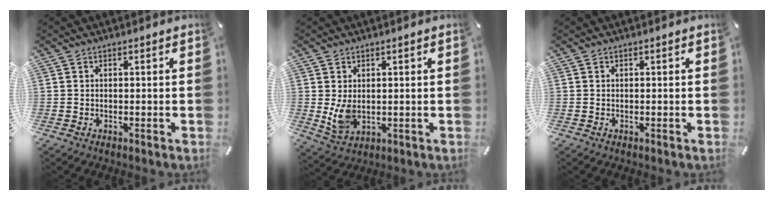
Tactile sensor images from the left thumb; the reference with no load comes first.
{"total": 5.9, "force": [0.5, 4.1, 4.2], "torque": [-0.096, -0.006, 0.009]}
{"total": 0.0}